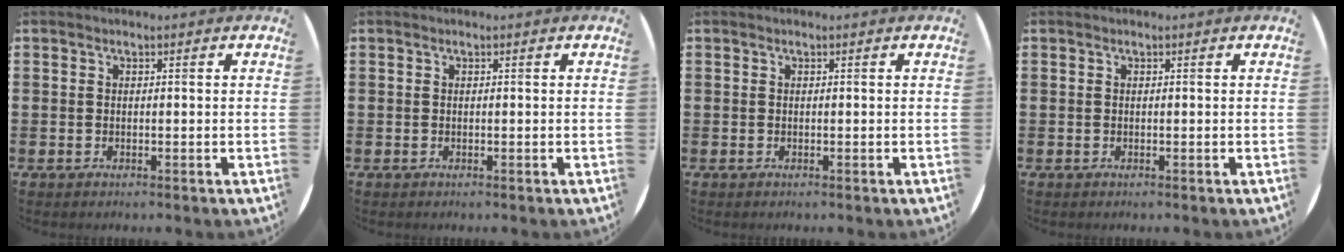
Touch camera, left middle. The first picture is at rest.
{"total": 0.0}
{"total": 0.0}
{"total": 0.0}